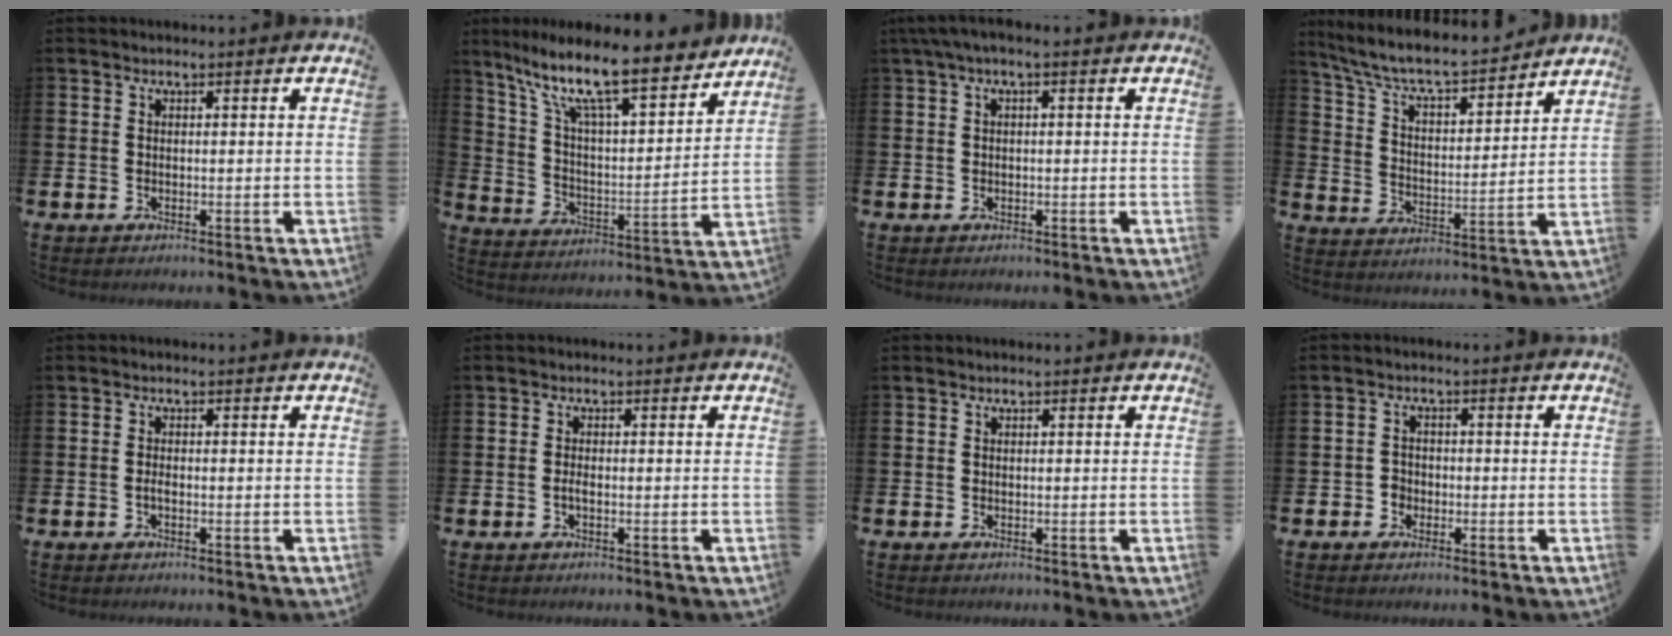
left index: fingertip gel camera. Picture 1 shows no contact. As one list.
[{"total": 12.5, "force": [10.1, 2.5, 6.9], "torque": [-0.154, -0.066, 0.167]}, {"total": 1.4, "force": [0.1, 0.2, 1.4], "torque": [-0.026, 0.001, 0.001]}, {"total": 7.7, "force": [7.2, 1.2, 2.5], "torque": [-0.083, -0.054, 0.121]}, {"total": 0.9, "force": [-0.6, 0.3, 0.7], "torque": [-0.019, 0.001, -0.010]}, {"total": 1.0, "force": [-0.5, 0.3, 0.8], "torque": [-0.021, 0.002, -0.009]}, {"total": 0.0}, {"total": 1.8, "force": [-1.1, 1.5, 0.1], "torque": [-0.003, 0.003, -0.026]}]